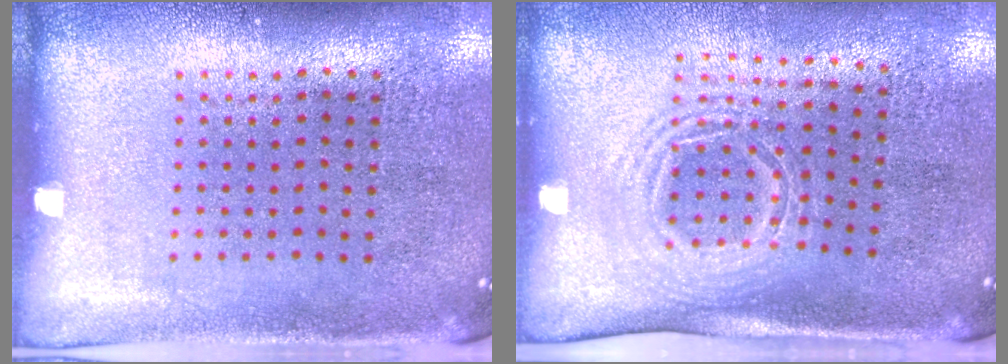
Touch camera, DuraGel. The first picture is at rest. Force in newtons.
{"total": 1.6, "press": 1.2, "slide": 1.0}